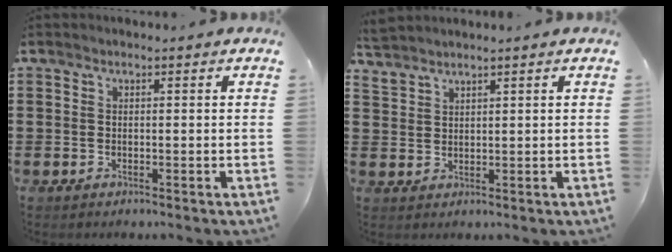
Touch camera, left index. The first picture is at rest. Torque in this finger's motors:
{"motor_torque": [-0.04, 0.02, -0.48, -0.21]}